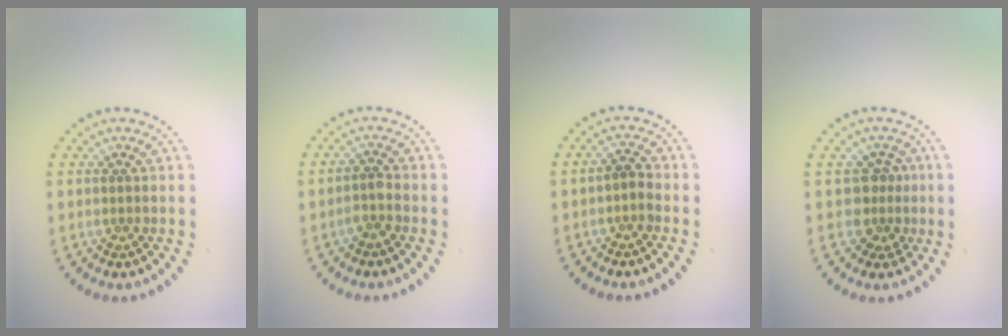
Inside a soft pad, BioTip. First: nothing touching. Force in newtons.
{"total": 1.4, "press": 1.1, "slide": 0.8}
{"total": 1.2, "press": 1.1, "slide": 0.5}
{"total": 2.5, "press": 1.9, "slide": 1.7}